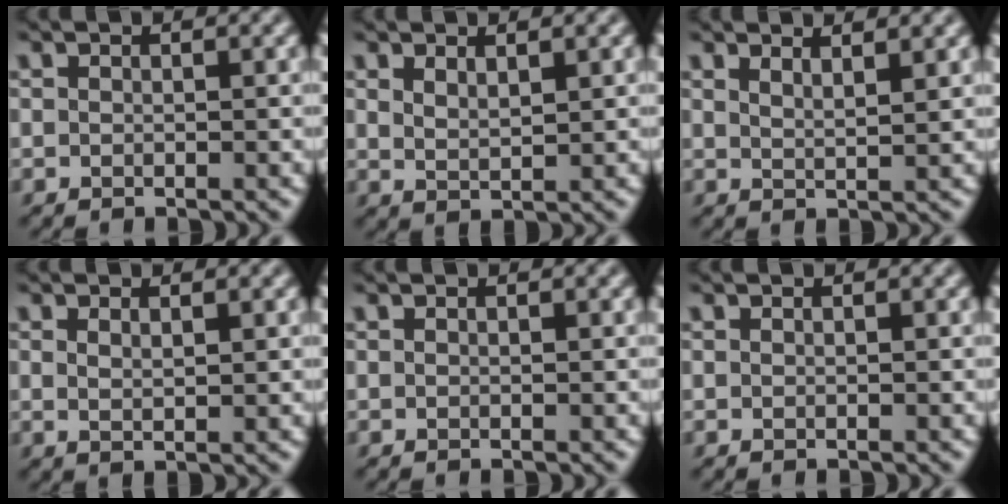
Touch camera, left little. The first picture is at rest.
{"total": 1.5, "force": [1.0, 0.4, 1.0], "torque": [-0.025, -0.003, 0.021]}
{"total": 1.9, "force": [1.6, 0.2, 1.1], "torque": [-0.013, 0.005, 0.025]}
{"total": 1.2, "force": [0.5, 0.3, 1.0], "torque": [-0.023, -0.002, 0.012]}
{"total": 0.0}
{"total": 0.0}